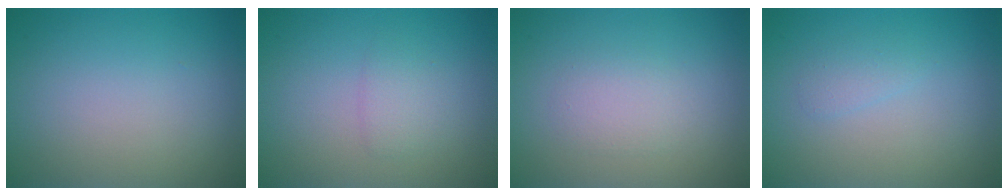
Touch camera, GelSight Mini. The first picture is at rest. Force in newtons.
{"total": 1.4, "press": 1.4, "slide": 0.0}
{"total": 1.7, "press": 1.7, "slide": 0.1}
{"total": 1.0, "press": 1.0, "slide": 0.0}